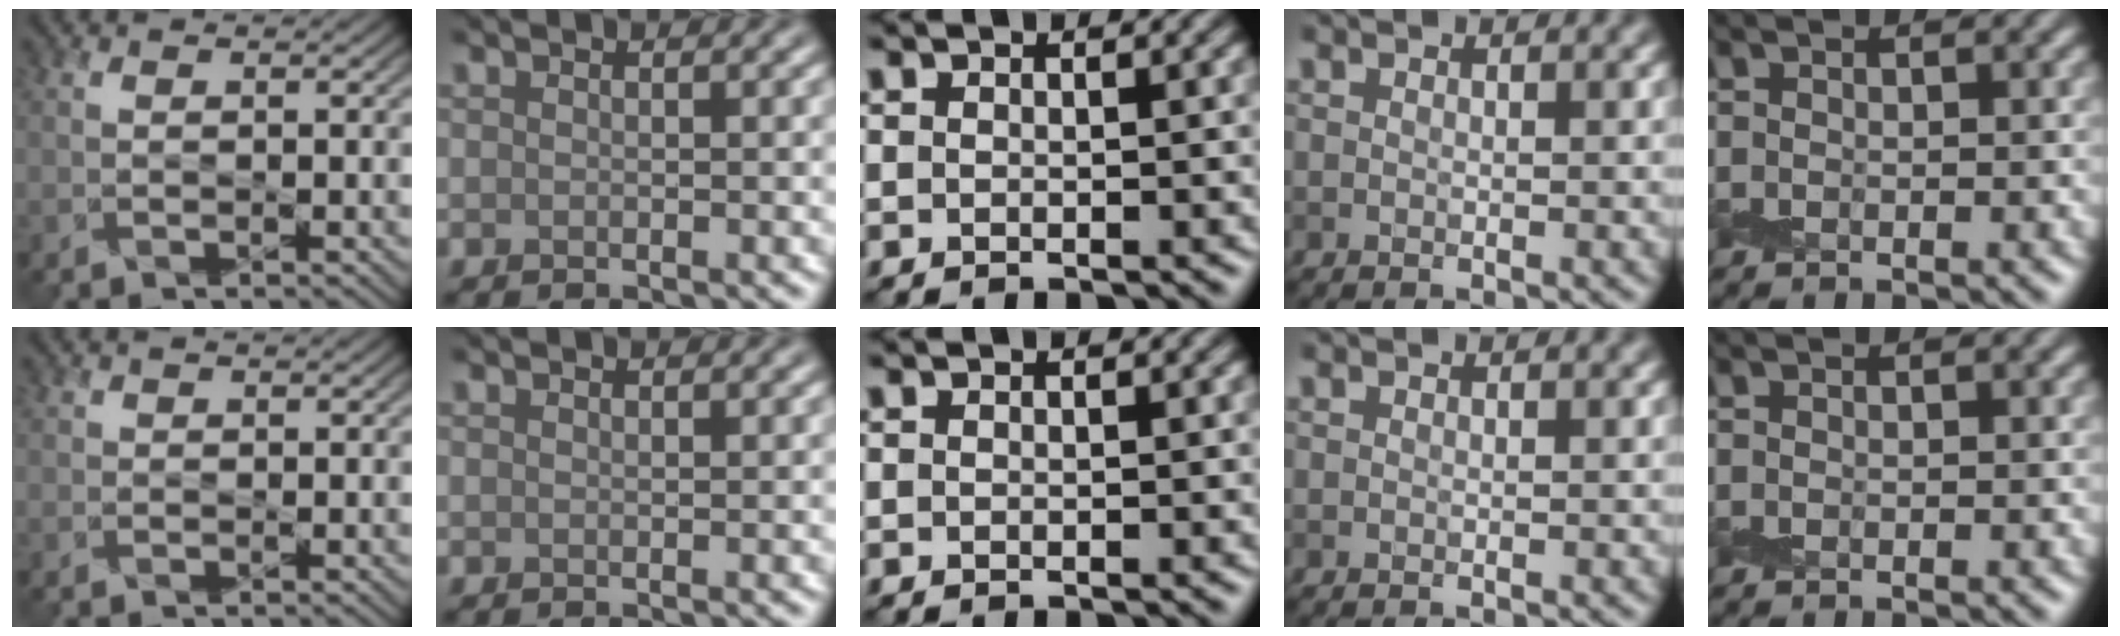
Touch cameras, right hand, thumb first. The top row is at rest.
{"thumb": {"total": 0.8, "force": [0.1, -0.2, -0.7], "torque": [0.009, -0.002, 0.003]}}